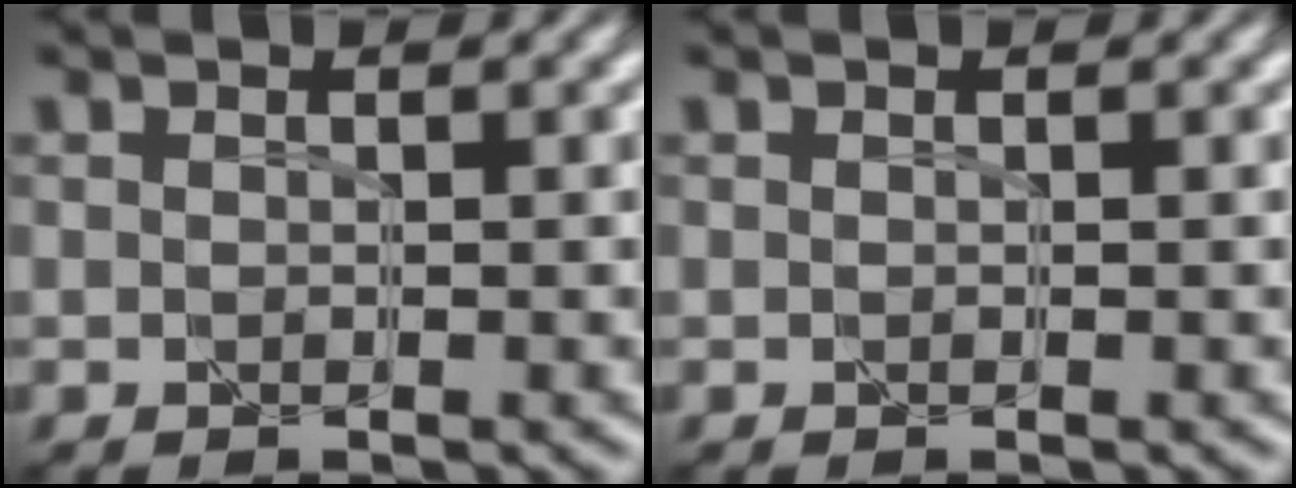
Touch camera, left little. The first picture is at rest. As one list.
[{"total": 0.0}]